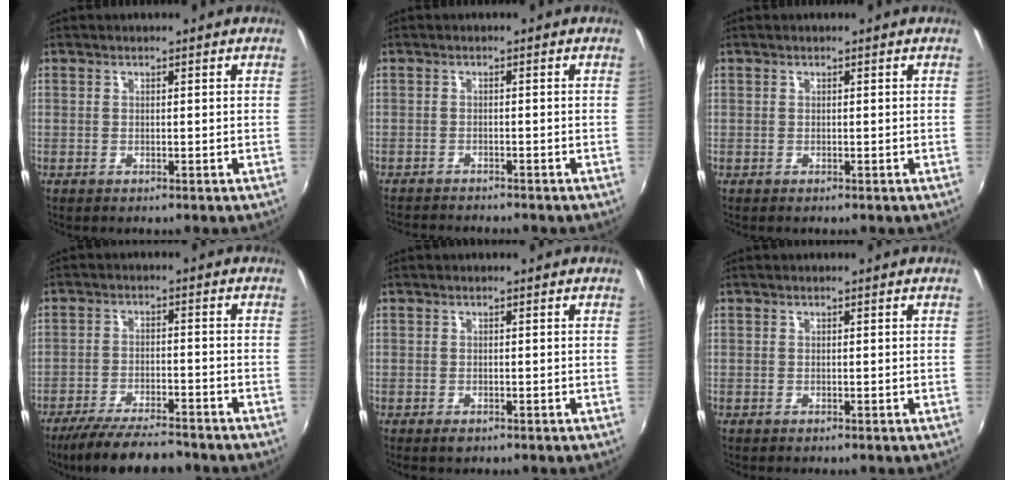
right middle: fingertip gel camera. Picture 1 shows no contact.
{"total": 4.9, "force": [-4.6, 0.4, 1.4], "torque": [-0.039, -0.013, -0.074]}
{"total": 0.0}
{"total": 11.8, "force": [-10.1, 2.3, 5.6], "torque": [-0.123, -0.015, -0.164]}
{"total": 1.1, "force": [-0.8, 0.6, 0.6], "torque": [-0.010, -0.005, -0.014]}
{"total": 0.0}